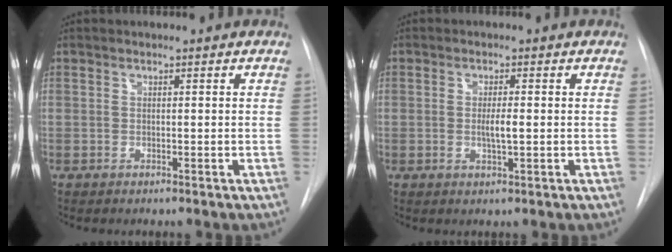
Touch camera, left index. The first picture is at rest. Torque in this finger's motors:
{"motor_torque": [0.45, 0.28, 0.10, 0.03]}